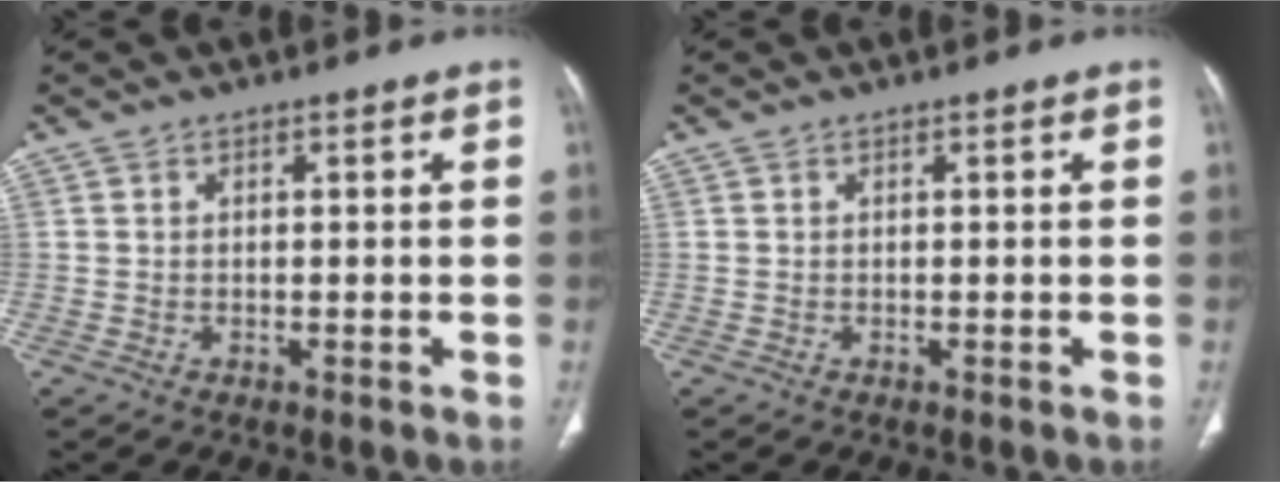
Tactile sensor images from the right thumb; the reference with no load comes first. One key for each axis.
{"total": 0.0}